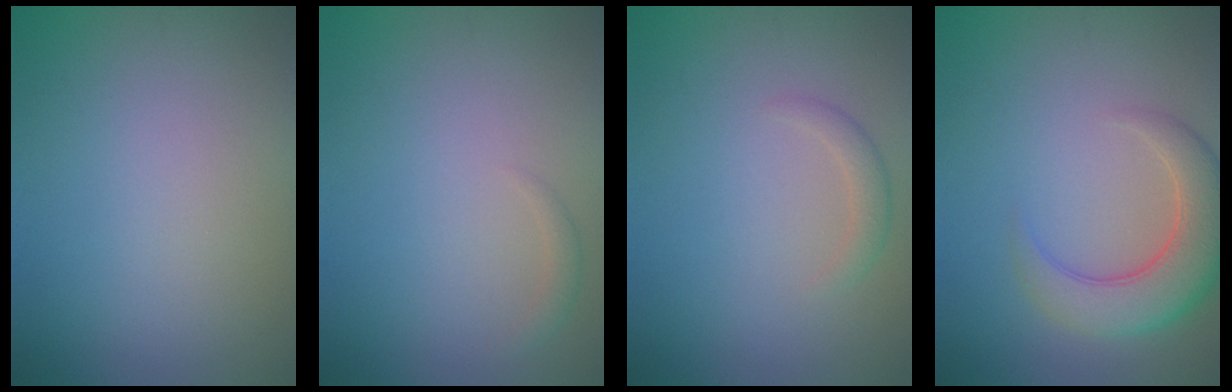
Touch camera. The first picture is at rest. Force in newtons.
{"total": 0.8, "press": 0.8, "slide": 0.1}
{"total": 1.3, "press": 1.3, "slide": 0.1}
{"total": 5.7, "press": 5.7, "slide": 0.4}